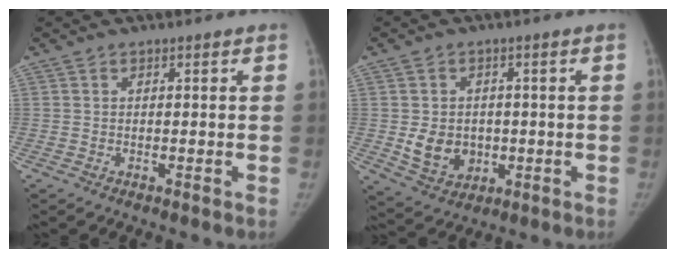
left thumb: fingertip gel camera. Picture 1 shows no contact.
{"total": 7.7, "force": [-0.7, 6.5, 4.2], "torque": [-0.044, -0.003, 0.006]}